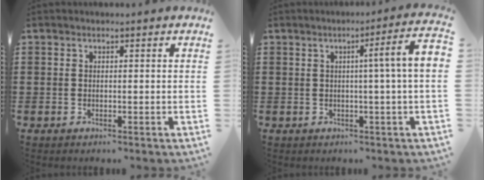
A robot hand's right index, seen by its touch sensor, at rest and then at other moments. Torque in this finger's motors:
{"motor_torque": [1.28, -0.12, 0.40, 0.13]}